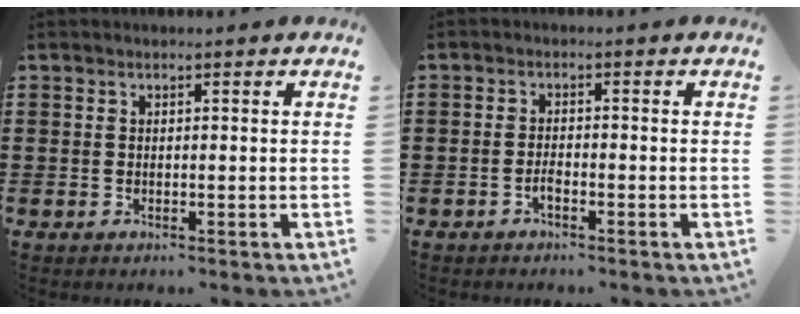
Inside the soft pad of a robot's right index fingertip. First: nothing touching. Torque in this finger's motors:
{"motor_torque": [2.14, 0.00, 0.05, -0.01]}